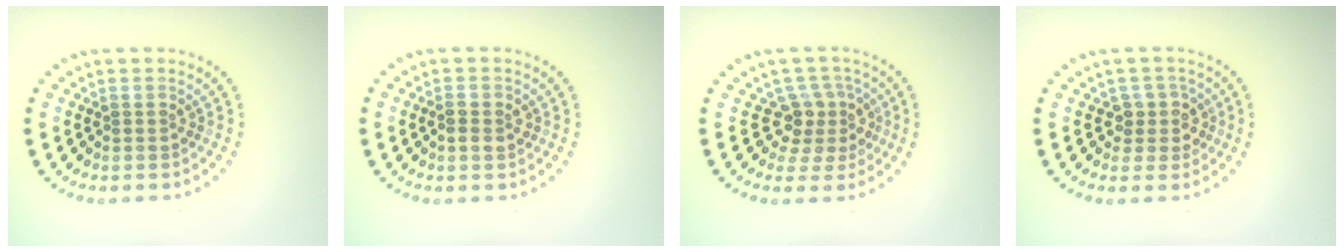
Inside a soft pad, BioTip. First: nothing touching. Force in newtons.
{"total": 1.5, "press": 1.5, "slide": 0.1}
{"total": 3.2, "press": 2.4, "slide": 2.0}
{"total": 2.4, "press": 2.0, "slide": 1.3}